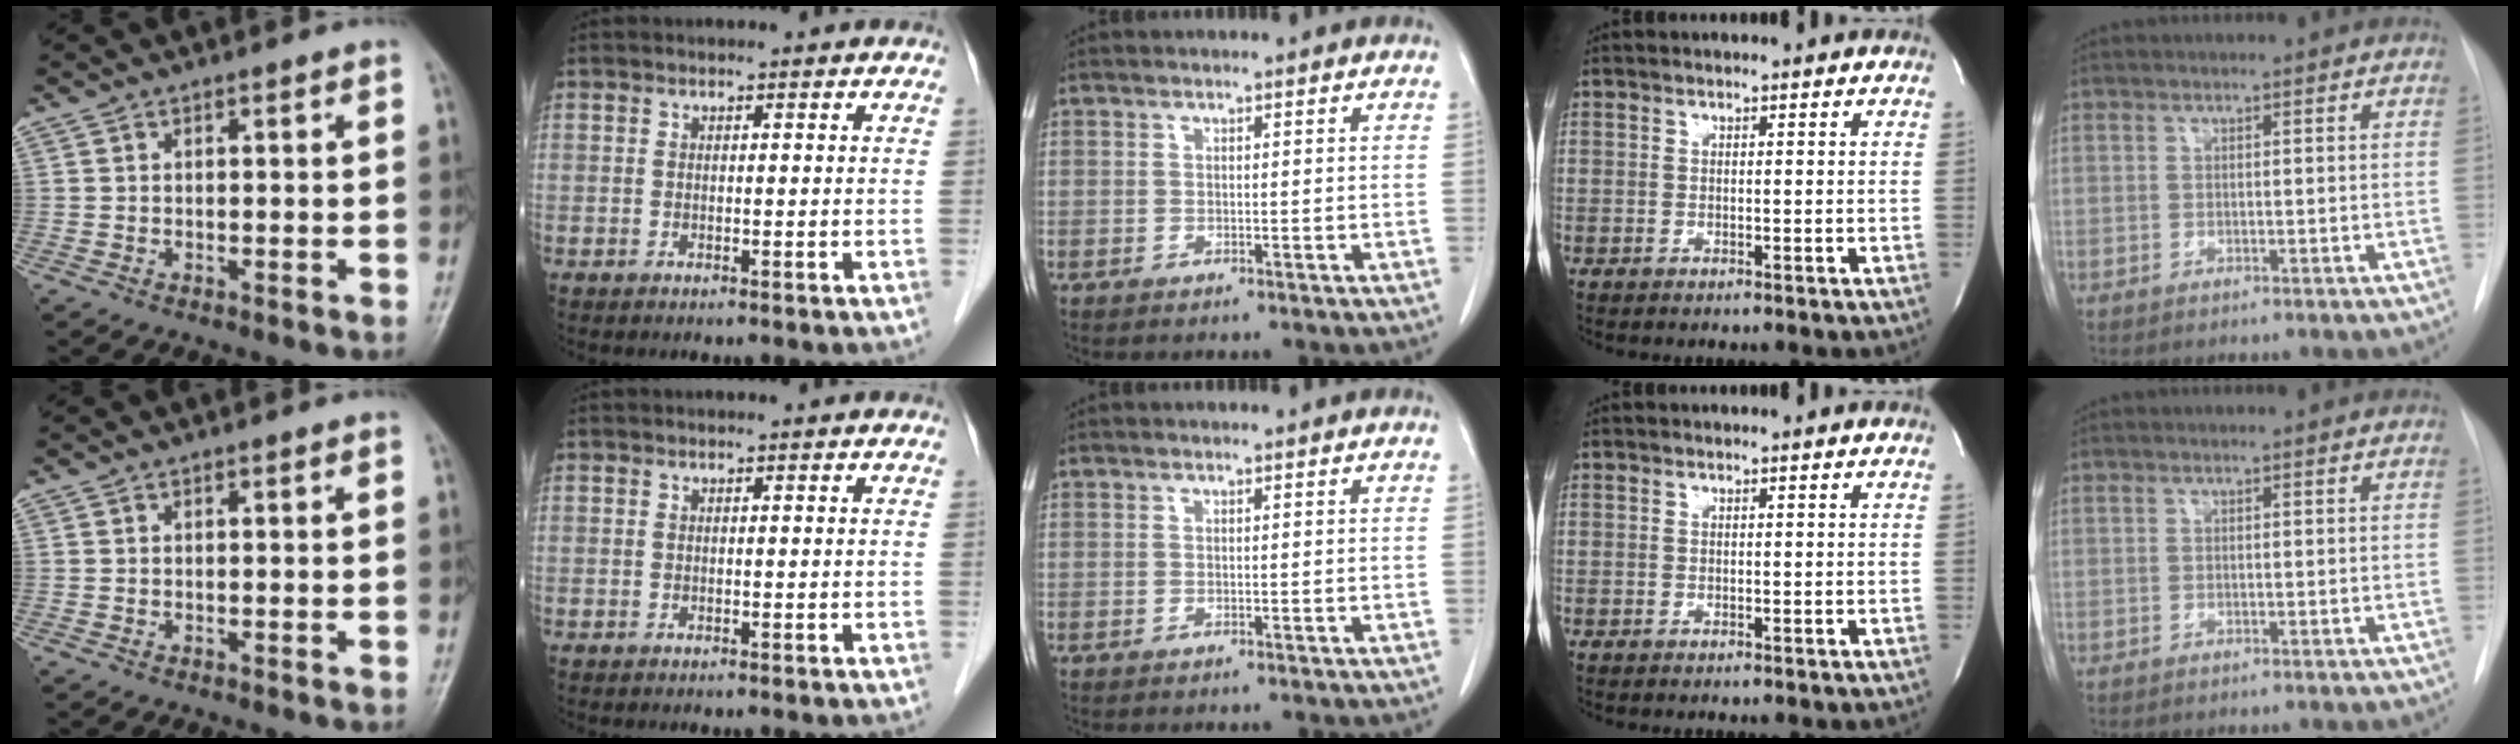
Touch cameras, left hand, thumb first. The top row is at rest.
{}